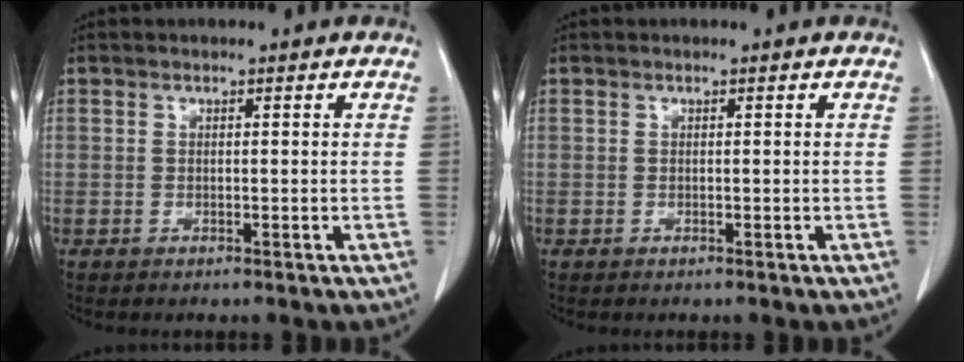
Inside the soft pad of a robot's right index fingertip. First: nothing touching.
{"total": 0.0}